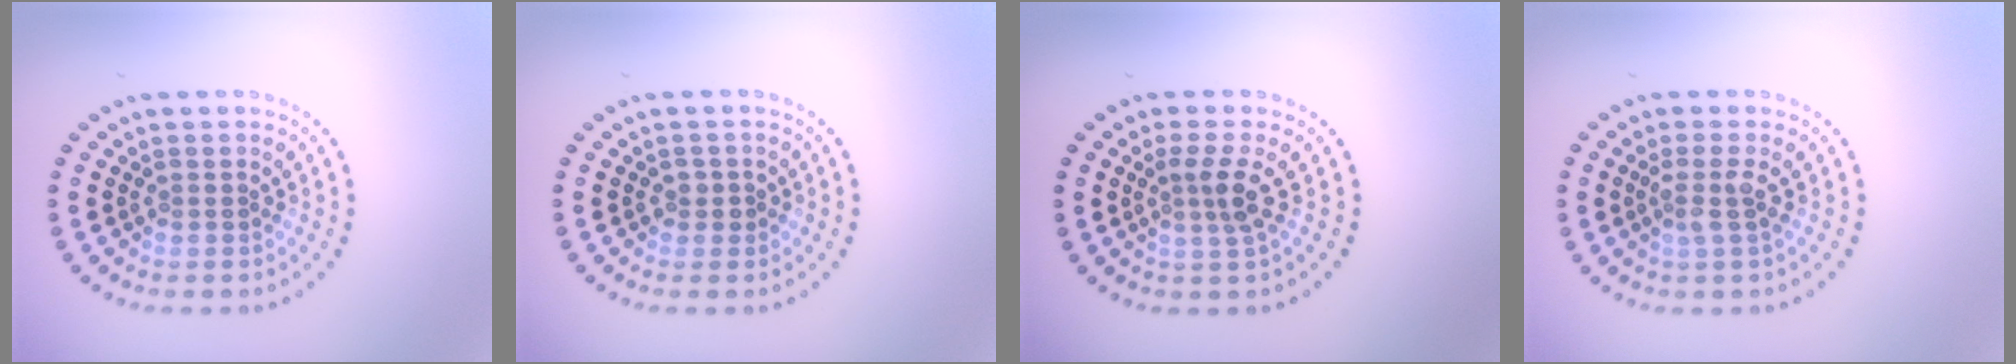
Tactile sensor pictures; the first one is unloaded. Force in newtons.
{"total": 0.8, "press": 0.8, "slide": 0.2}
{"total": 2.3, "press": 1.8, "slide": 1.5}
{"total": 1.8, "press": 1.3, "slide": 1.3}